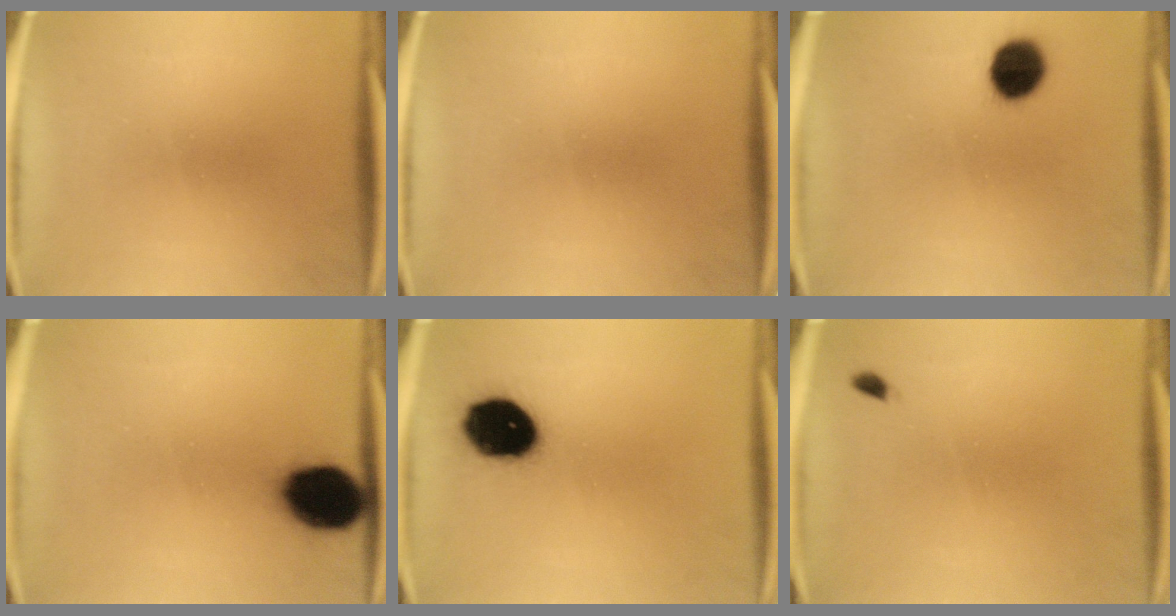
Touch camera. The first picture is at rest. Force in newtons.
{"total": 0.0}
{"total": 9.0}
{"total": 13.5}
{"total": 15.4}
{"total": 0.7}